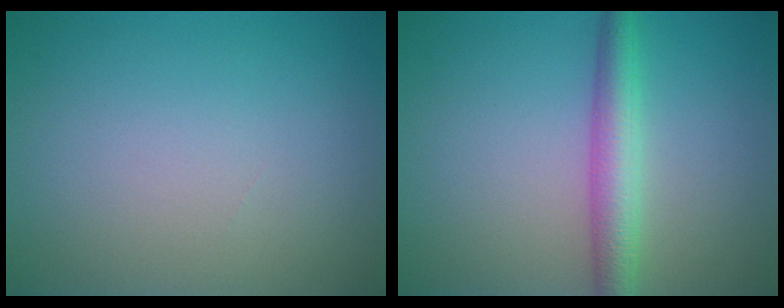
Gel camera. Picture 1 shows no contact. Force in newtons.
{"total": 3.7, "press": 3.7, "slide": 0.1}